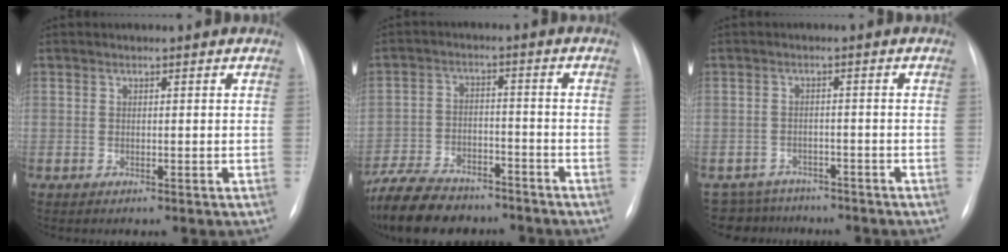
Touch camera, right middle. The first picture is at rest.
{"total": 15.3, "force": [-12.5, 5.9, 6.4], "torque": [-0.138, -0.005, -0.201]}
{"total": 6.4, "force": [-5.7, 2.8, -0.3], "torque": [0.007, 0.014, -0.079]}